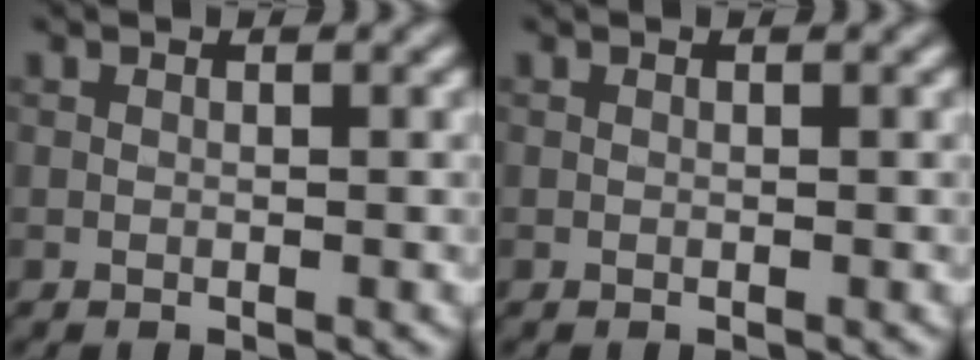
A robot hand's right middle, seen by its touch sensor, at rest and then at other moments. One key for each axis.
{"total": 0.0}